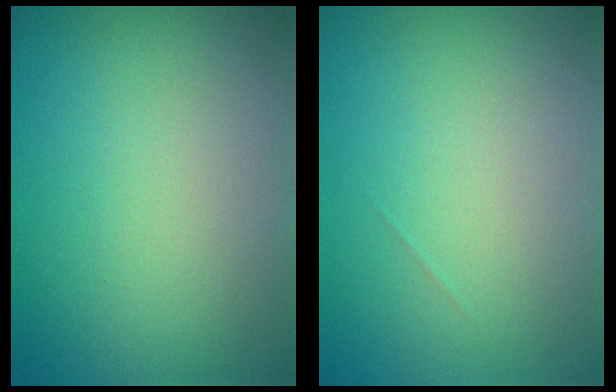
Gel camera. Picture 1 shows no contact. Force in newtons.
{"total": 0.0}